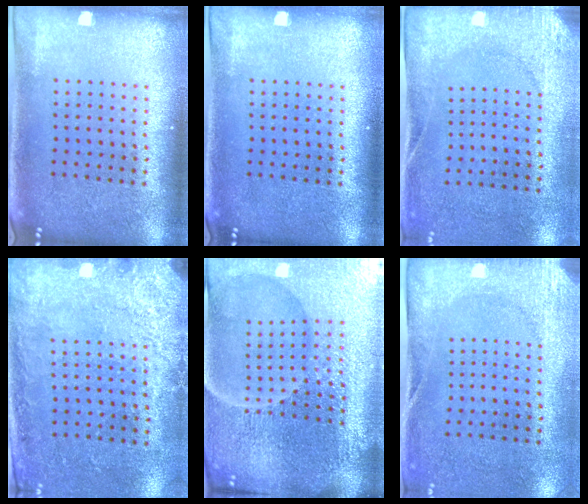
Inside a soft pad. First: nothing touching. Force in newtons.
{"total": 0.0}
{"total": 2.7, "press": 2.1, "slide": 1.7}
{"total": 2.6, "press": 2.1, "slide": 1.5}
{"total": 7.1, "press": 6.2, "slide": 3.4}
{"total": 2.7, "press": 2.1, "slide": 1.7}